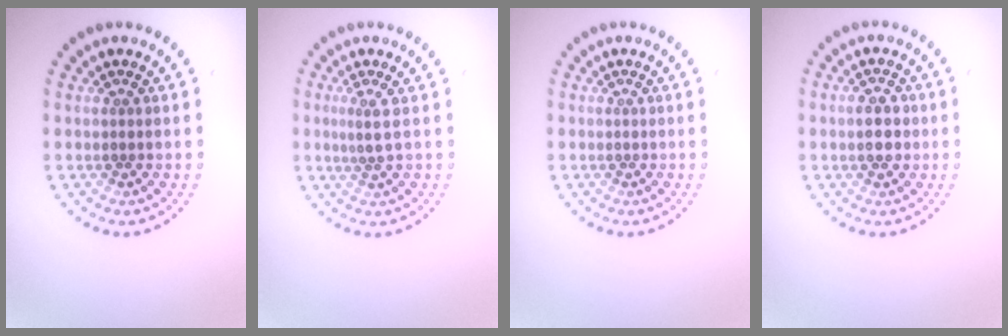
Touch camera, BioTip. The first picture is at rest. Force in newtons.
{"total": 1.6, "press": 1.0, "slide": 1.2}
{"total": 0.0}
{"total": 2.2, "press": 2.2, "slide": 0.0}